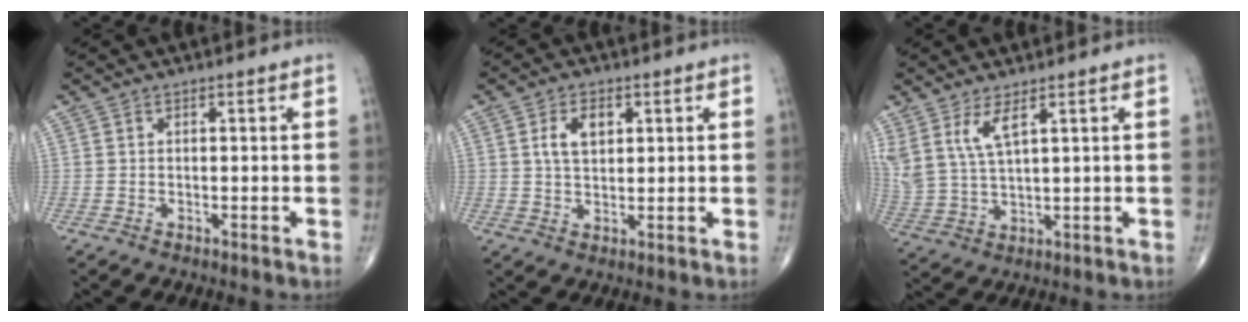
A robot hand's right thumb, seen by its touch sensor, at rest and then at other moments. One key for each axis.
{"total": 5.4, "fx": 1.7, "fy": 3.2, "fz": 4.0, "tx": -0.064, "ty": -0.003, "tz": 0.030}
{"total": 7.4, "fx": 4.2, "fy": 2.2, "fz": 5.7, "tx": -0.135, "ty": -0.021, "tz": 0.096}